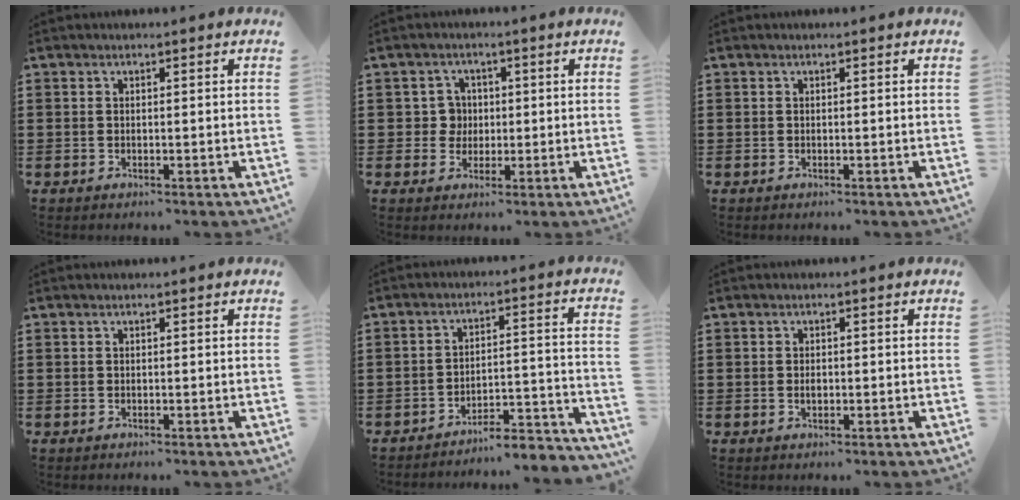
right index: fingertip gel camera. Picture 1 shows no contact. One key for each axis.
{"total": 3.6, "fx": 0.0, "fy": 3.4, "fz": 1.4, "tx": -0.041, "ty": 0.009, "tz": -0.002}
{"total": 0.0}
{"total": 0.0}
{"total": 5.2, "fx": -5.0, "fy": 0.2, "fz": 1.2, "tx": -0.022, "ty": -0.001, "tz": -0.103}
{"total": 1.1, "fx": -0.1, "fy": 0.7, "fz": 0.9, "tx": -0.018, "ty": 0.003, "tz": -0.003}